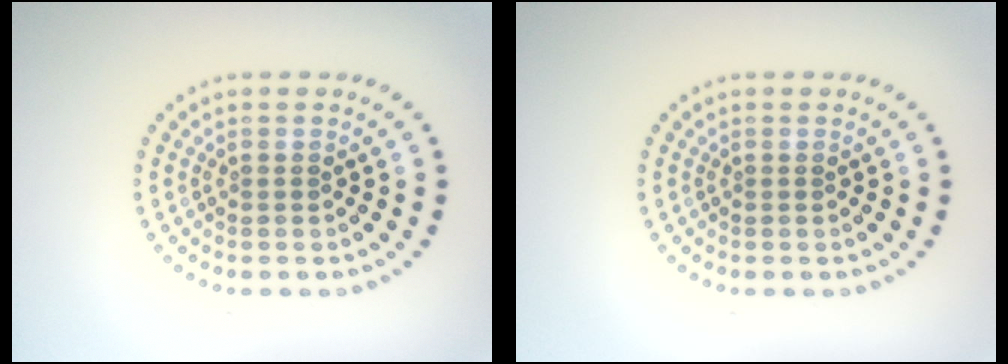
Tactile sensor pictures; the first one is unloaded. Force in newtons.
{"total": 0.0}